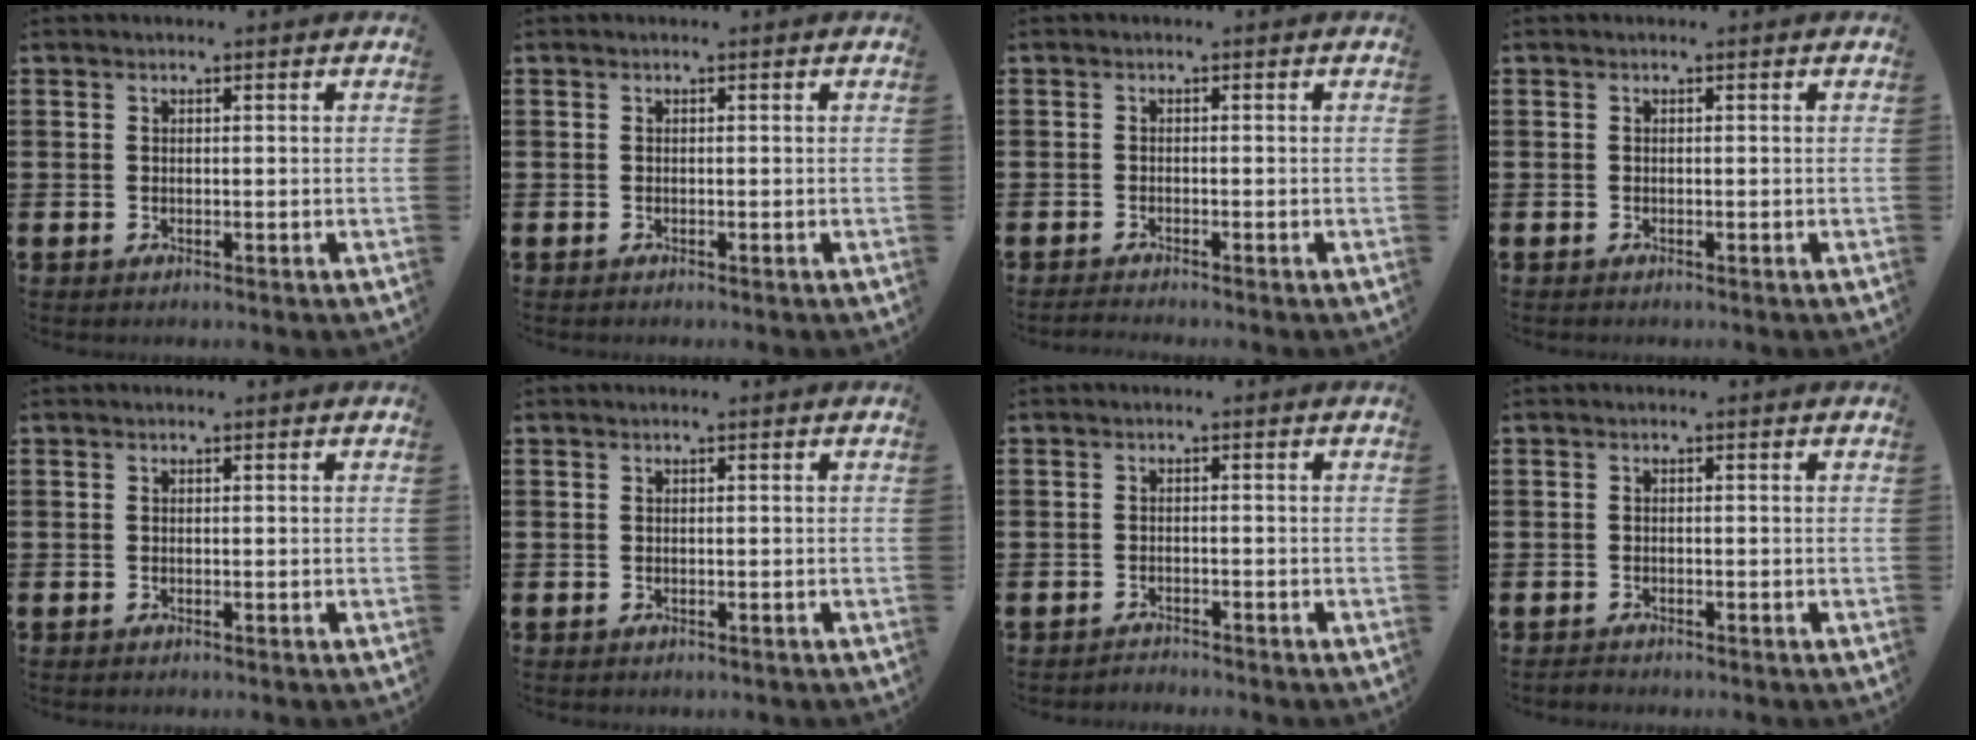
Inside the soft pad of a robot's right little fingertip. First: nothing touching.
{"total": 0.0}
{"total": 0.8, "force": [-0.7, -0.1, 0.2], "torque": [-0.004, -0.002, -0.015]}
{"total": 0.0}
{"total": 0.0}
{"total": 0.0}
{"total": 1.3, "force": [-1.2, 0.0, -0.2], "torque": [0.000, 0.005, -0.027]}
{"total": 0.5, "force": [-0.5, 0.2, 0.1], "torque": [-0.004, -0.001, -0.011]}